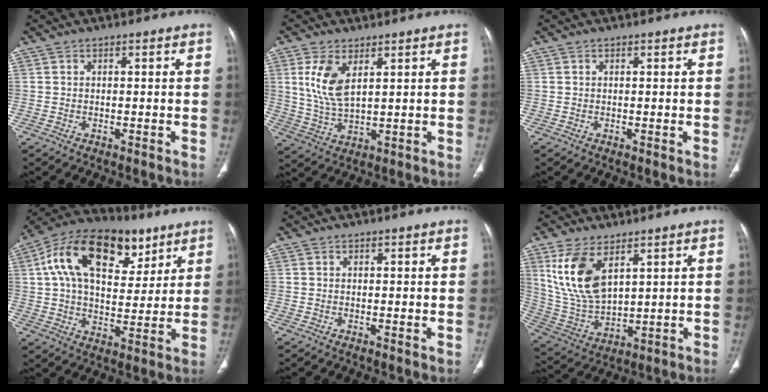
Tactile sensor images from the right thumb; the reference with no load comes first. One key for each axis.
{"total": 8.4, "fx": 3.2, "fy": 3.9, "fz": 6.6, "tx": -0.135, "ty": -0.011, "tz": 0.074}
{"total": 0.0}
{"total": 22.1, "fx": 9.4, "fy": 13.1, "fz": 15.1, "tx": -0.231, "ty": 0.007, "tz": 0.151}
{"total": 0.5, "fx": 0.2, "fy": 0.1, "fz": 0.5, "tx": -0.013, "ty": -0.004, "tz": 0.001}
{"total": 13.4, "fx": 6.0, "fy": 6.8, "fz": 9.8, "tx": -0.192, "ty": -0.023, "tz": 0.138}